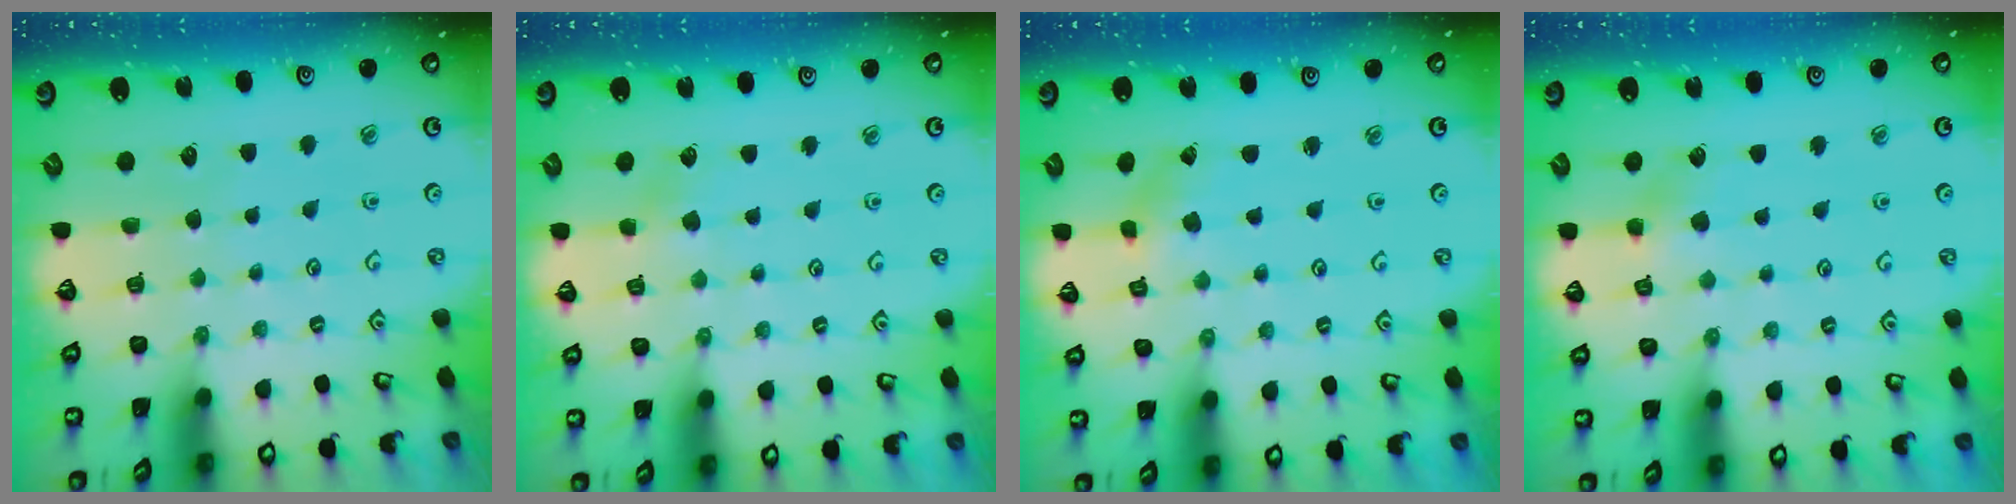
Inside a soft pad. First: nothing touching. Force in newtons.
{"total": 3.3, "press": 3.3, "slide": 0.4}
{"total": 1.2, "press": 1.2, "slide": 0.2}
{"total": 7.6, "press": 7.5, "slide": 0.5}